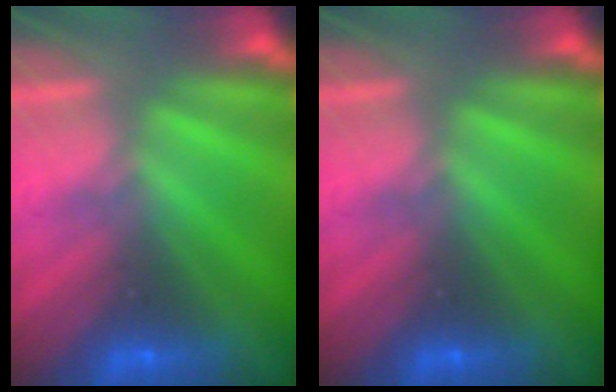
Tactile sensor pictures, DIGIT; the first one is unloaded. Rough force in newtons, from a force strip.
{"total": 0.0}